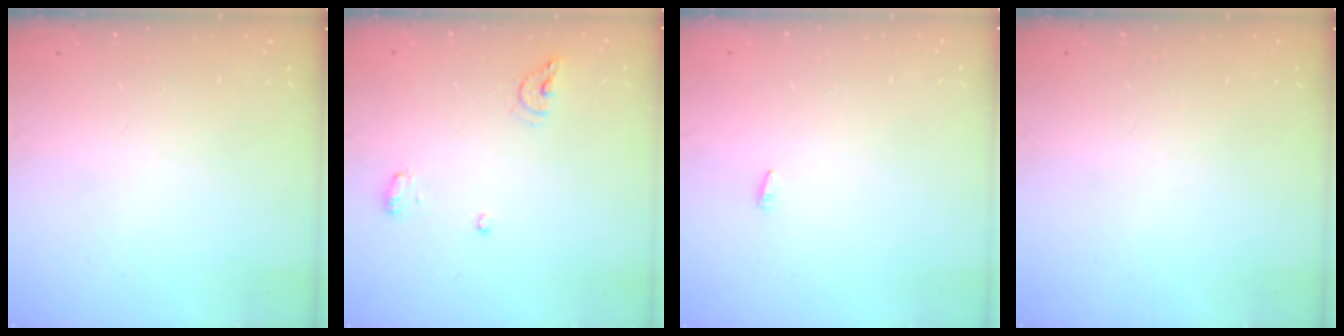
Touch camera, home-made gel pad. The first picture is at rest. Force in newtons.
{"total": 6.8, "press": 6.7, "slide": 1.2}
{"total": 2.1, "press": 1.9, "slide": 0.7}
{"total": 0.0}